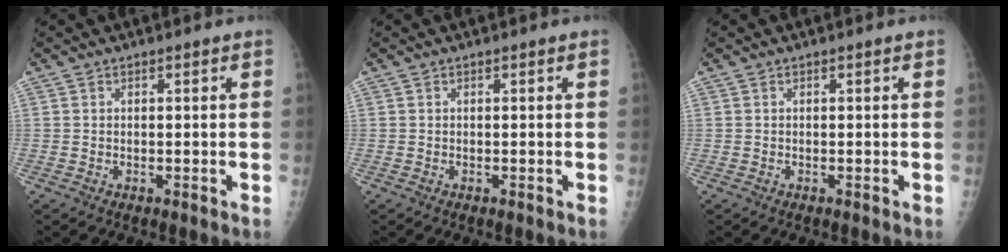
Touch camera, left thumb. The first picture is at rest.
{"total": 0.0}
{"total": 0.0}